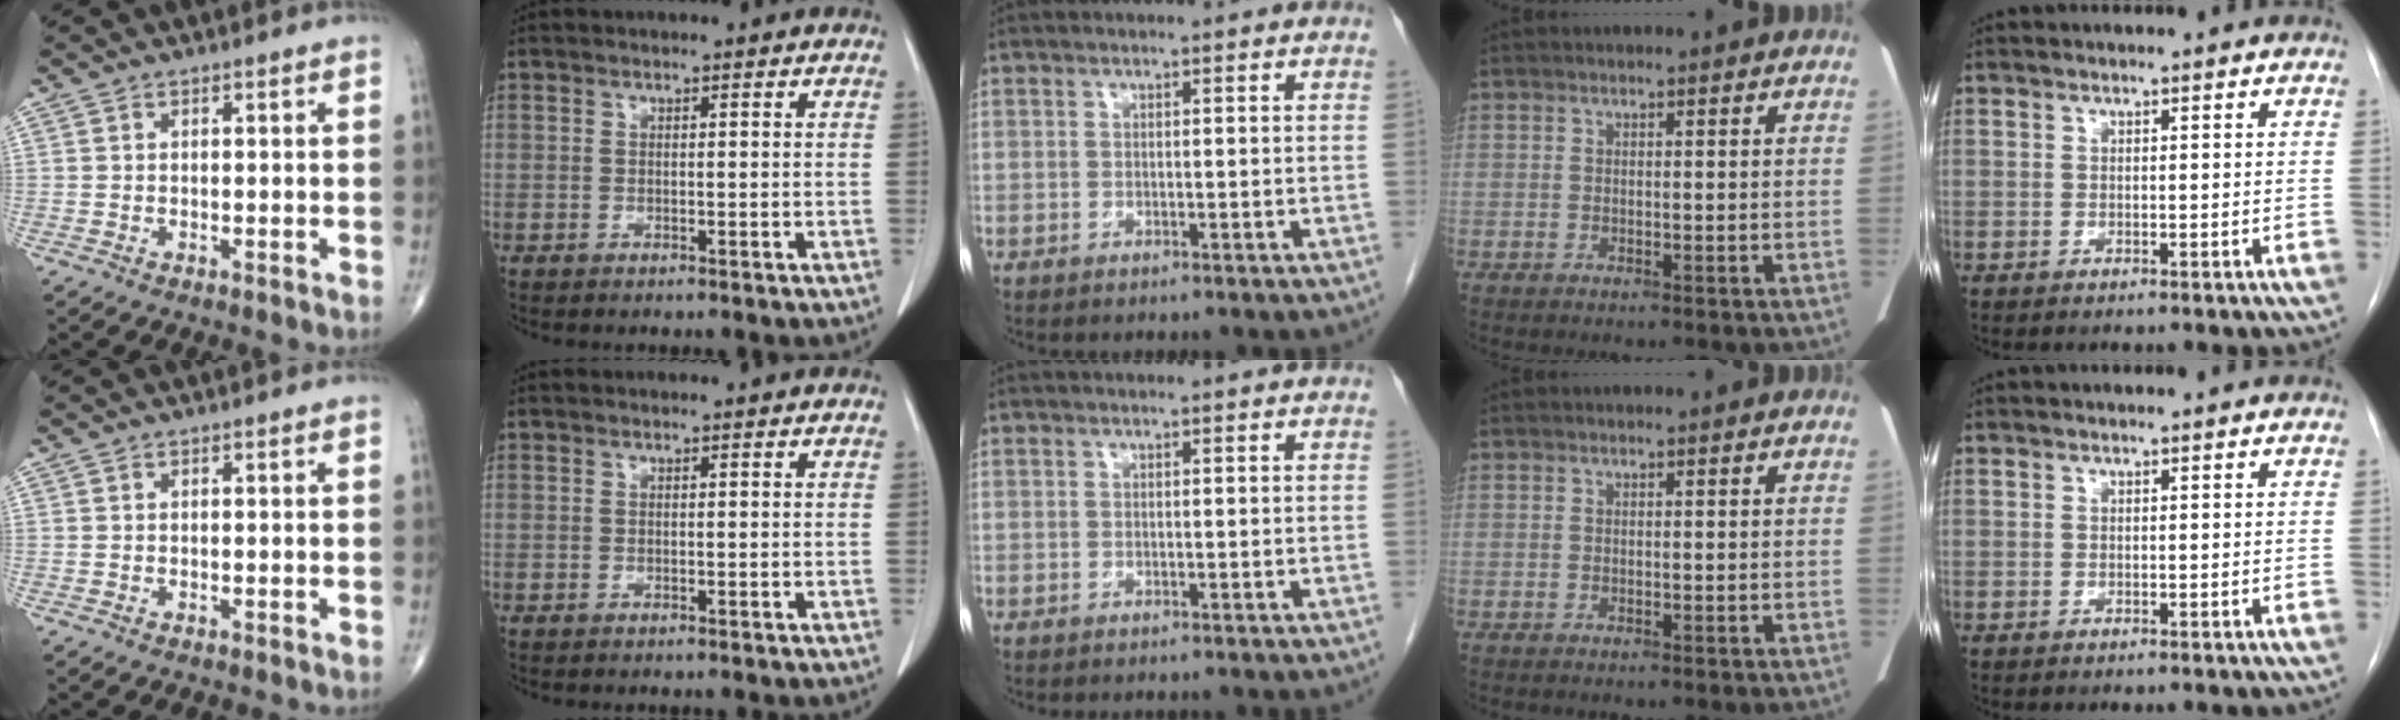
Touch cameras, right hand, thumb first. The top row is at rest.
{}